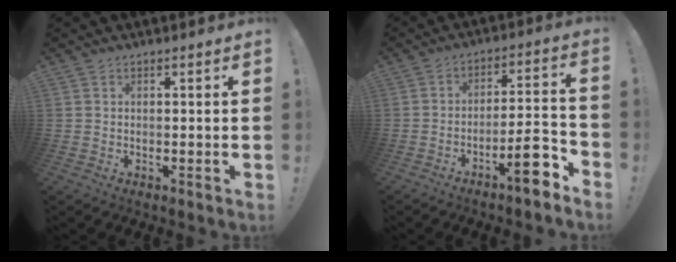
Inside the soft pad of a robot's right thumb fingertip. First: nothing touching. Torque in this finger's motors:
{"motor_torque": [2.36, 1.82, 1.24, -1.53, 0.58]}